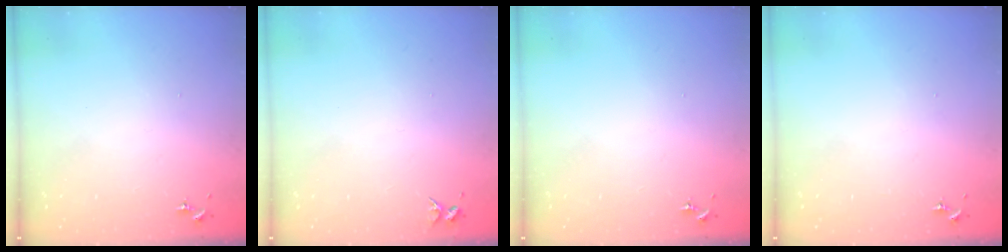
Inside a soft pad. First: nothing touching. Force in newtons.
{"total": 3.7, "press": 3.6, "slide": 0.4}
{"total": 0.0}
{"total": 0.0}